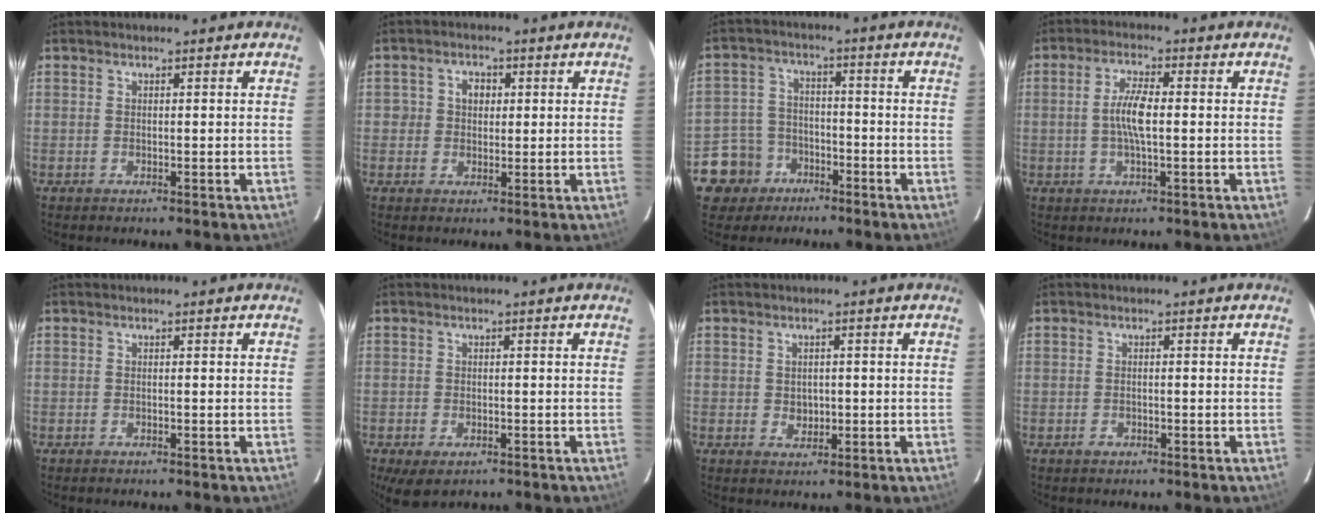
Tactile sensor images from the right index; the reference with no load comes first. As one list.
[{"total": 3.4, "force": [0.3, 3.1, 1.2], "torque": [-0.019, 0.012, 0.004]}, {"total": 8.7, "force": [-4.9, 7.1, 1.4], "torque": [-0.059, 0.024, -0.073]}, {"total": 5.6, "force": [-0.2, 1.3, 5.5], "torque": [-0.105, 0.004, -0.003]}, {"total": 0.0}, {"total": 5.3, "force": [-3.0, 2.9, 3.2], "torque": [-0.069, -0.022, -0.046]}, {"total": 2.4, "force": [-0.1, 2.1, 1.1], "torque": [-0.016, 0.003, 0.003]}, {"total": 1.1, "force": [-0.7, 0.8, 0.4], "torque": [-0.004, 0.002, -0.009]}]